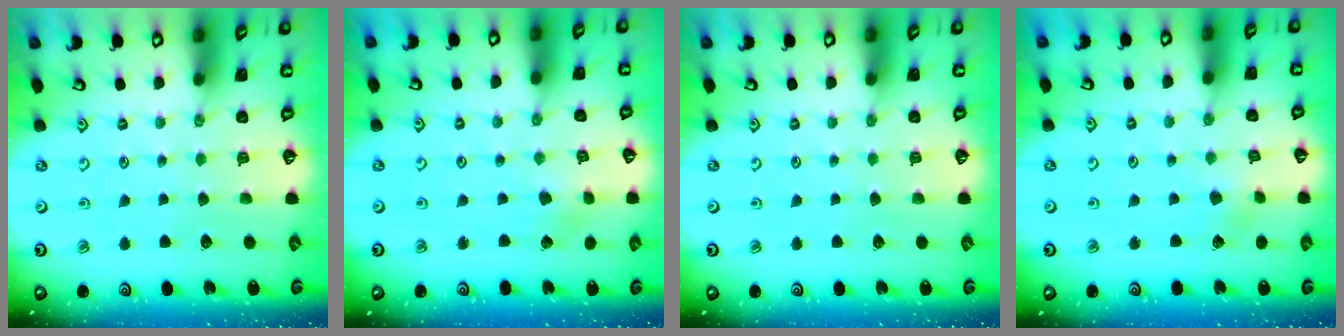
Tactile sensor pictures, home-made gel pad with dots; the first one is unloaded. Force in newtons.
{"total": 1.4, "press": 1.4, "slide": 0.2}
{"total": 0.0}
{"total": 2.3, "press": 2.3, "slide": 0.1}